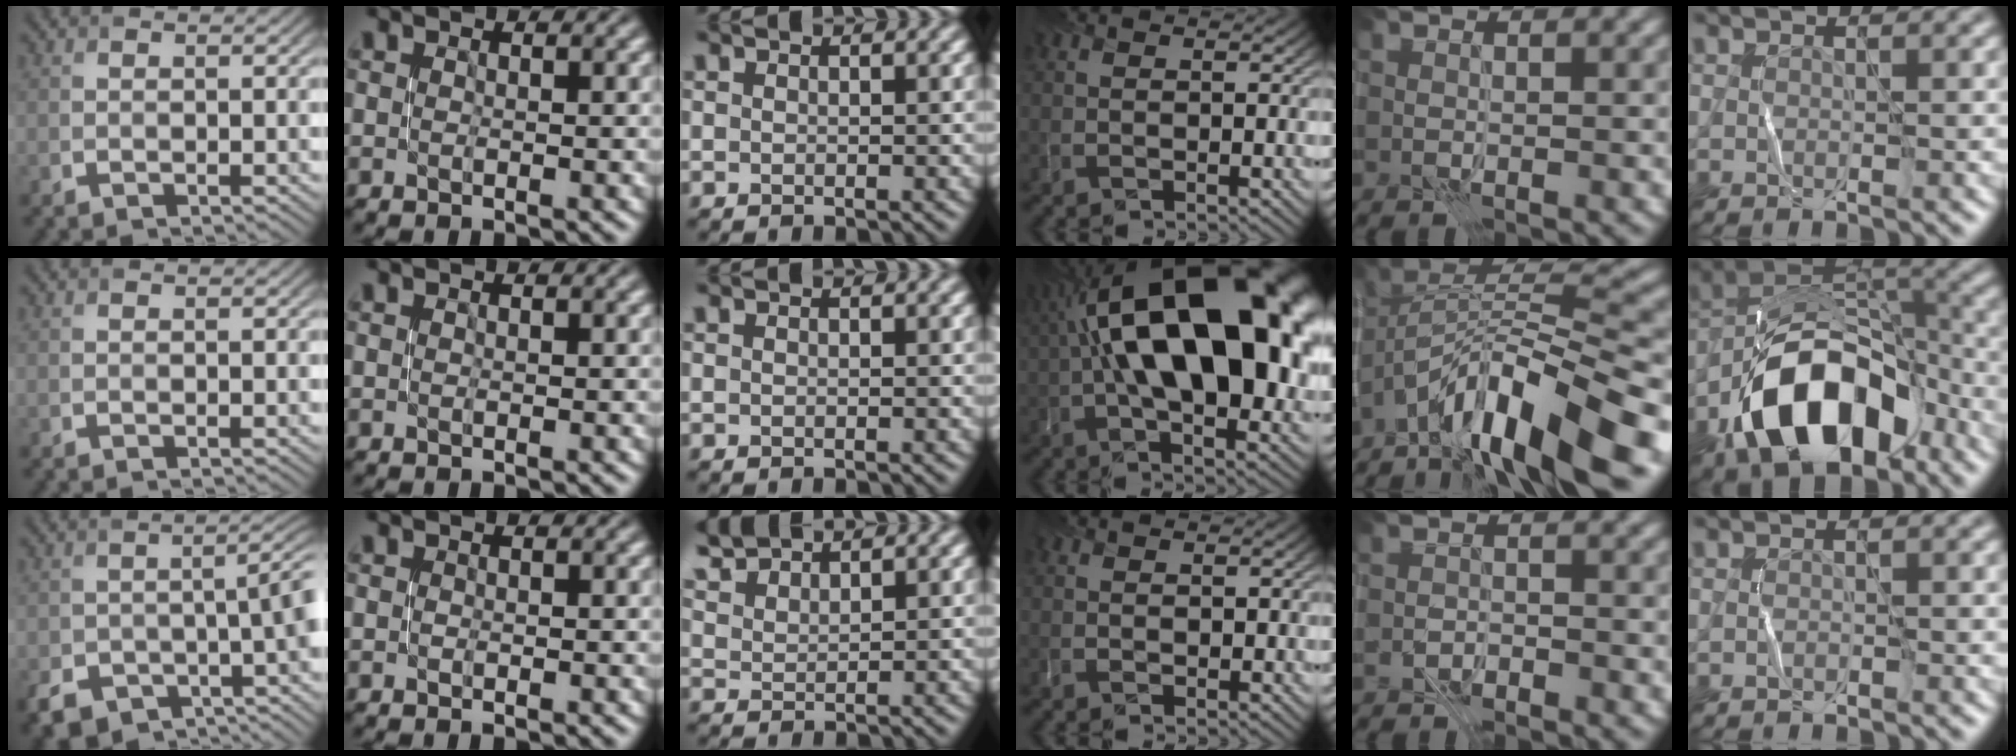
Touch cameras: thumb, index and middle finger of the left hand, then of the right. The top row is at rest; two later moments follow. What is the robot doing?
{"motion": "close", "object": "stapler"}